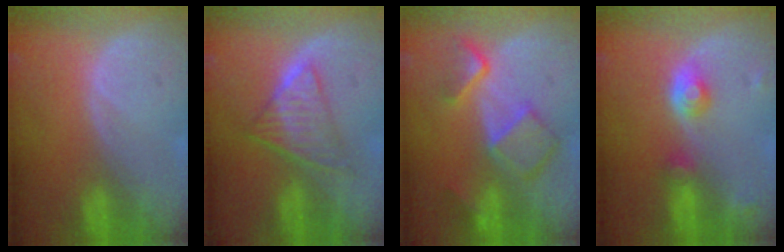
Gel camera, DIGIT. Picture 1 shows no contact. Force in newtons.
{"total": 6.2, "press": 5.7, "slide": 2.5}
{"total": 7.8, "press": 6.7, "slide": 3.9}
{"total": 4.3, "press": 4.0, "slide": 1.6}